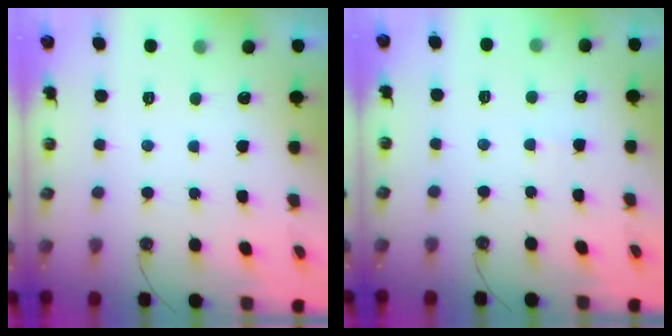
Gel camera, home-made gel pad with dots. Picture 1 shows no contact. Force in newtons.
{"total": 2.8, "press": 2.8, "slide": 0.4}